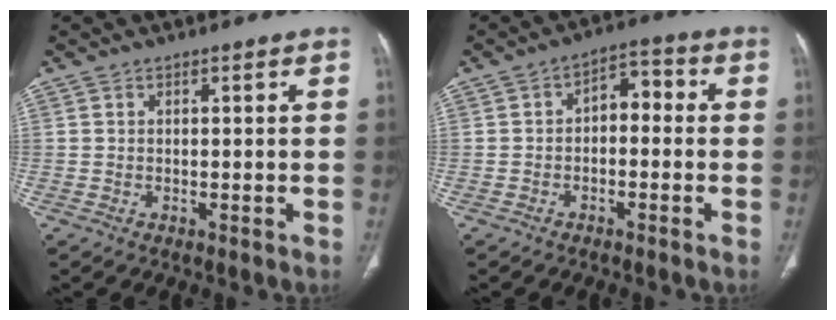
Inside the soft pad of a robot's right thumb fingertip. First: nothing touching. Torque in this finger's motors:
{"motor_torque": [0.51, 0.70, 0.53, -0.54, 0.00]}